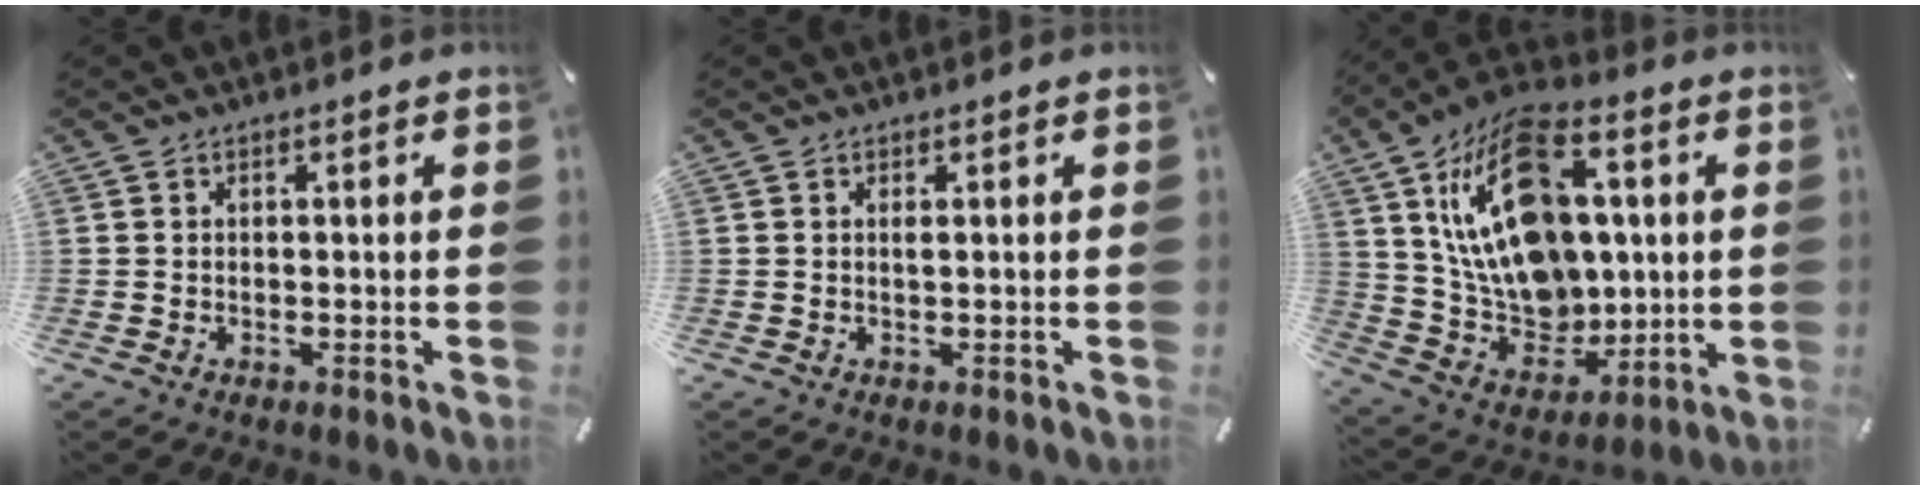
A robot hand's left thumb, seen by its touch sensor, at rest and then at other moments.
{"total": 0.7, "force": [0.2, 0.0, 0.7], "torque": [-0.013, -0.001, 0.002]}
{"total": 23.7, "force": [7.1, 15.9, 16.0], "torque": [-0.312, -0.034, 0.125]}